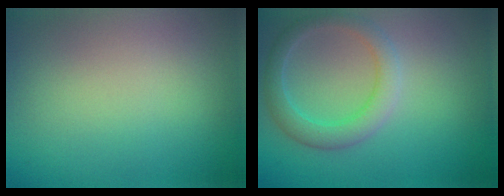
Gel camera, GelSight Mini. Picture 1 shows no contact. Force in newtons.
{"total": 3.2, "press": 3.2, "slide": 0.2}